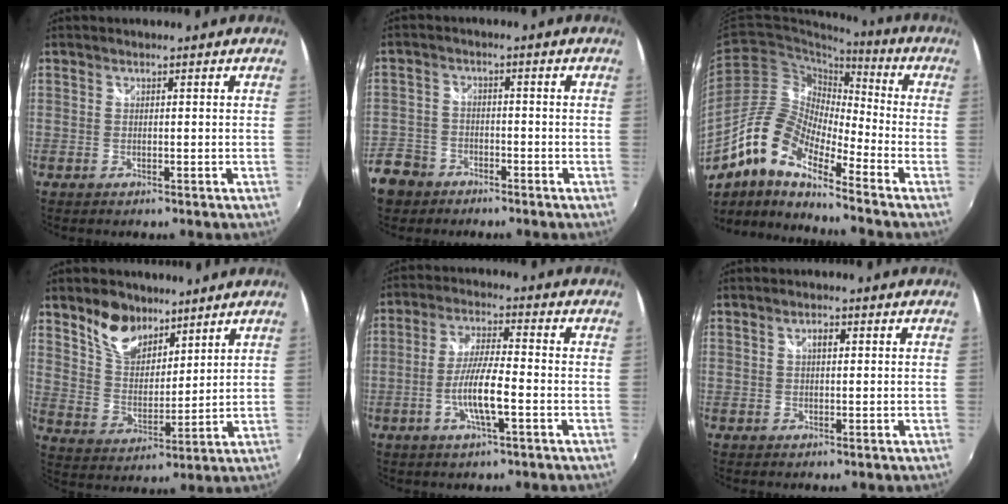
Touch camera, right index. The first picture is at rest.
{"total": 9.5, "force": [-5.5, 7.3, 2.6], "torque": [-0.089, 0.015, -0.102]}
{"total": 13.9, "force": [-8.7, 4.6, 9.8], "torque": [-0.176, 0.008, -0.185]}
{"total": 10.2, "force": [7.3, 5.5, 4.5], "torque": [-0.082, 0.008, 0.139]}
{"total": 8.1, "force": [-2.9, 1.0, 7.5], "torque": [-0.149, -0.004, -0.054]}
{"total": 1.7, "force": [0.5, 0.8, 1.4], "torque": [-0.023, 0.005, 0.006]}